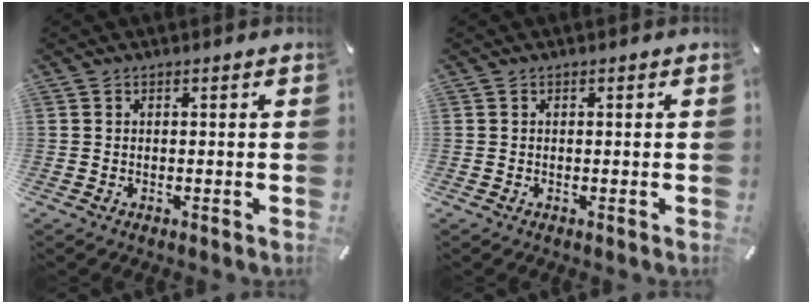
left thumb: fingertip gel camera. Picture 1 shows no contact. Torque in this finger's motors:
{"motor_torque": [-0.10, -0.16, 0.02, 0.11, 0.01]}